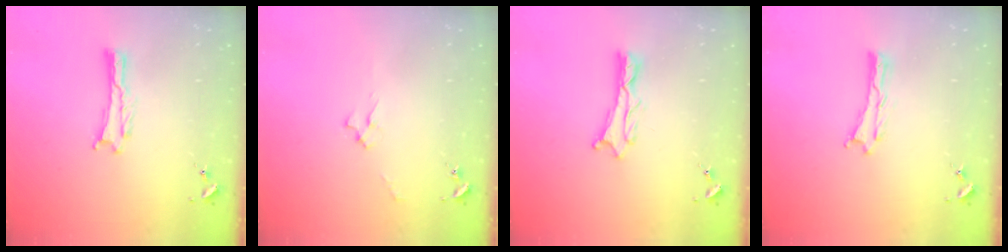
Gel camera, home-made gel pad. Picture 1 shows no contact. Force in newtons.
{"total": 2.4, "press": 2.4, "slide": 0.4}
{"total": 1.1, "press": 1.0, "slide": 0.2}
{"total": 0.0}